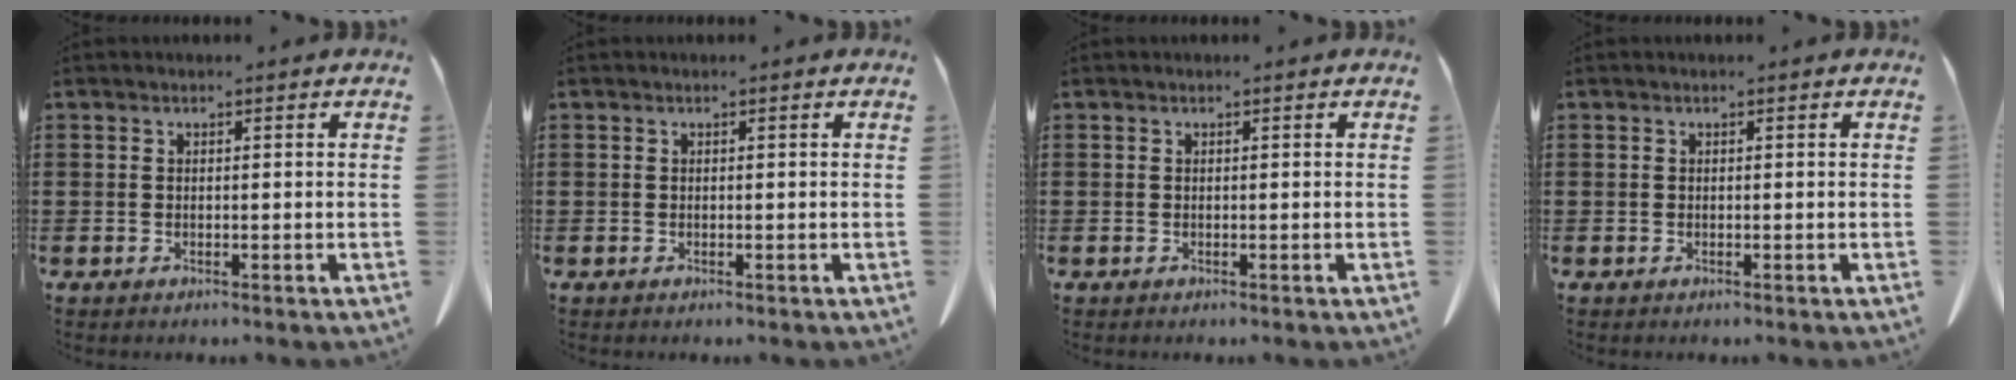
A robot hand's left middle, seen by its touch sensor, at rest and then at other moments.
{"total": 0.0}
{"total": 0.0}
{"total": 0.0}